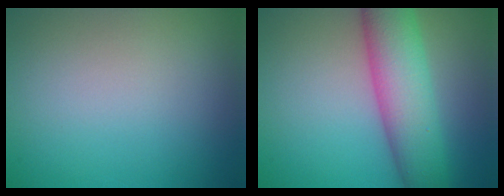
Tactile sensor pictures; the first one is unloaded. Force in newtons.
{"total": 8.0, "press": 8.0, "slide": 0.3}